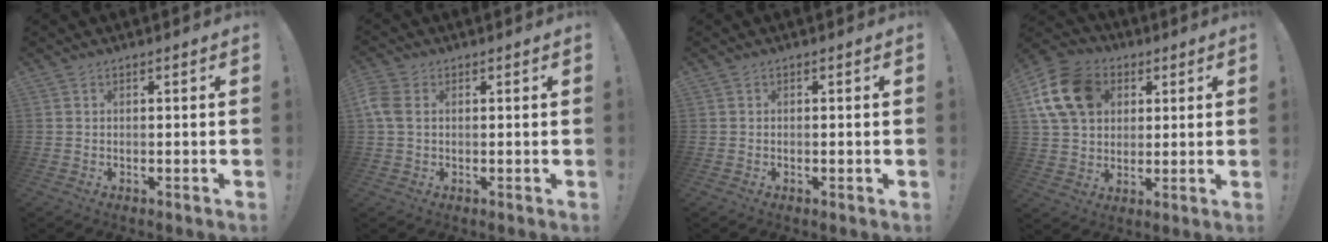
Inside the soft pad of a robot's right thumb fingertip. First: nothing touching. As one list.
[{"total": 4.7, "force": [0.8, 3.4, 3.2], "torque": [-0.077, 0.005, 0.018]}, {"total": 0.0}, {"total": 16.0, "force": [5.6, 12.5, 8.4], "torque": [-0.152, -0.010, 0.115]}]